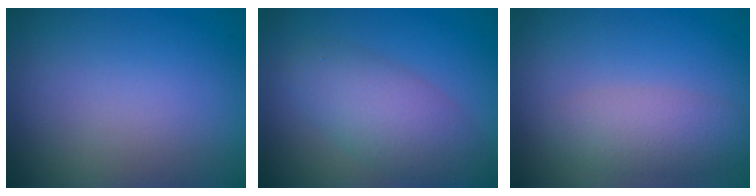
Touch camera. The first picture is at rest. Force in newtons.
{"total": 5.0, "press": 5.0, "slide": 0.2}
{"total": 3.1, "press": 3.1, "slide": 0.1}